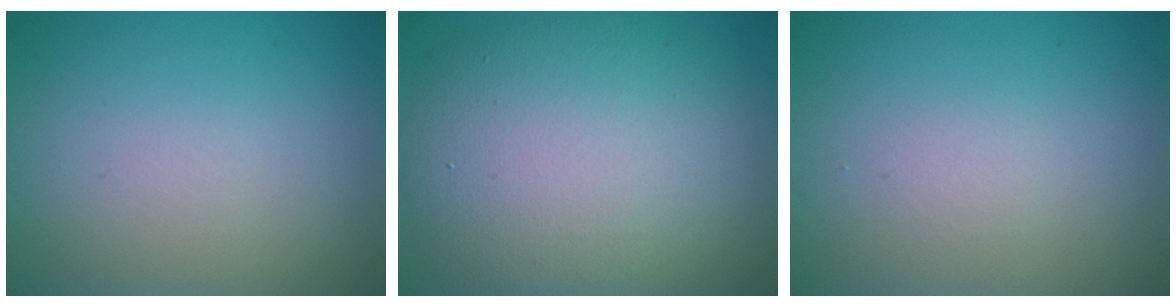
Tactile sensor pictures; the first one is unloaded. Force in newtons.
{"total": 12.0, "press": 12.0, "slide": 0.6}
{"total": 0.7, "press": 0.7, "slide": 0.0}